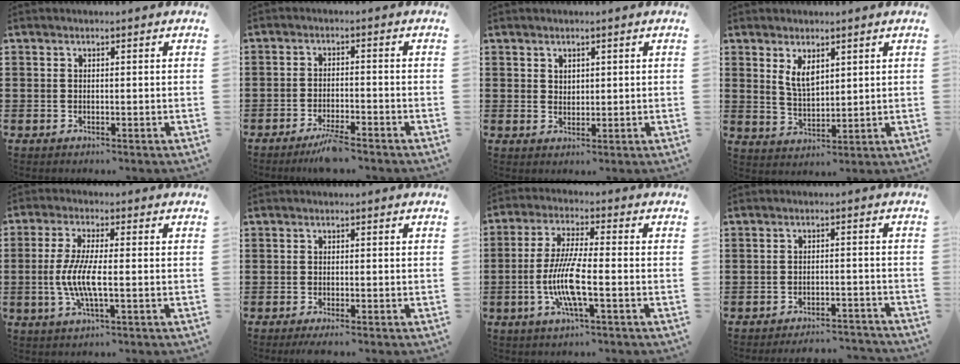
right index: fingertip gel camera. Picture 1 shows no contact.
{"total": 3.8, "force": [-3.2, 0.2, 2.0], "torque": [-0.032, 0.000, -0.059]}
{"total": 1.7, "force": [1.4, 1.0, 0.2], "torque": [-0.006, 0.004, 0.027]}
{"total": 4.3, "force": [2.3, 2.0, 3.0], "torque": [-0.065, 0.004, 0.042]}
{"total": 6.4, "force": [-1.2, 1.2, 6.2], "torque": [-0.144, -0.013, -0.033]}
{"total": 0.9, "force": [-0.7, 0.0, 0.5], "torque": [-0.009, -0.004, -0.013]}
{"total": 8.9, "force": [-2.4, 1.4, 8.5], "torque": [-0.190, -0.019, -0.054]}
{"total": 3.1, "force": [-3.1, 0.1, 0.4], "torque": [-0.011, 0.001, -0.064]}